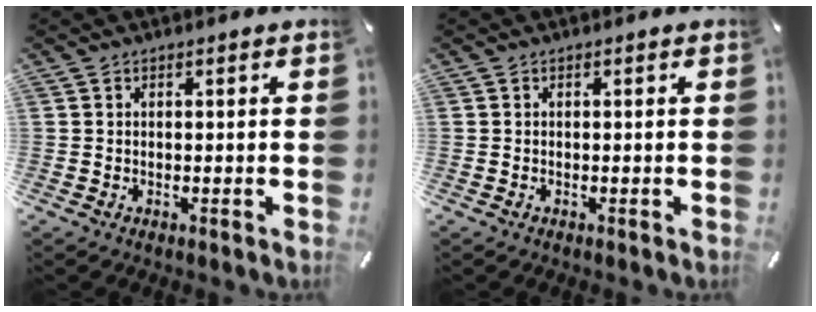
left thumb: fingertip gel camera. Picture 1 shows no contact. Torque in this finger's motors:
{"motor_torque": [-0.31, -0.37, -0.11, -0.13, 0.00]}